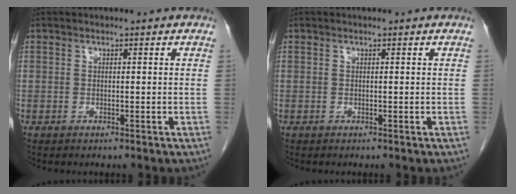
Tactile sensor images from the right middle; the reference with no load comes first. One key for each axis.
{"total": 0.0}